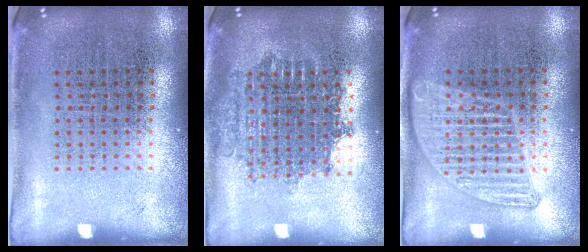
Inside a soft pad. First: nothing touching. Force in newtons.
{"total": 1.7, "press": 1.4, "slide": 1.0}
{"total": 1.3, "press": 1.3, "slide": 0.1}